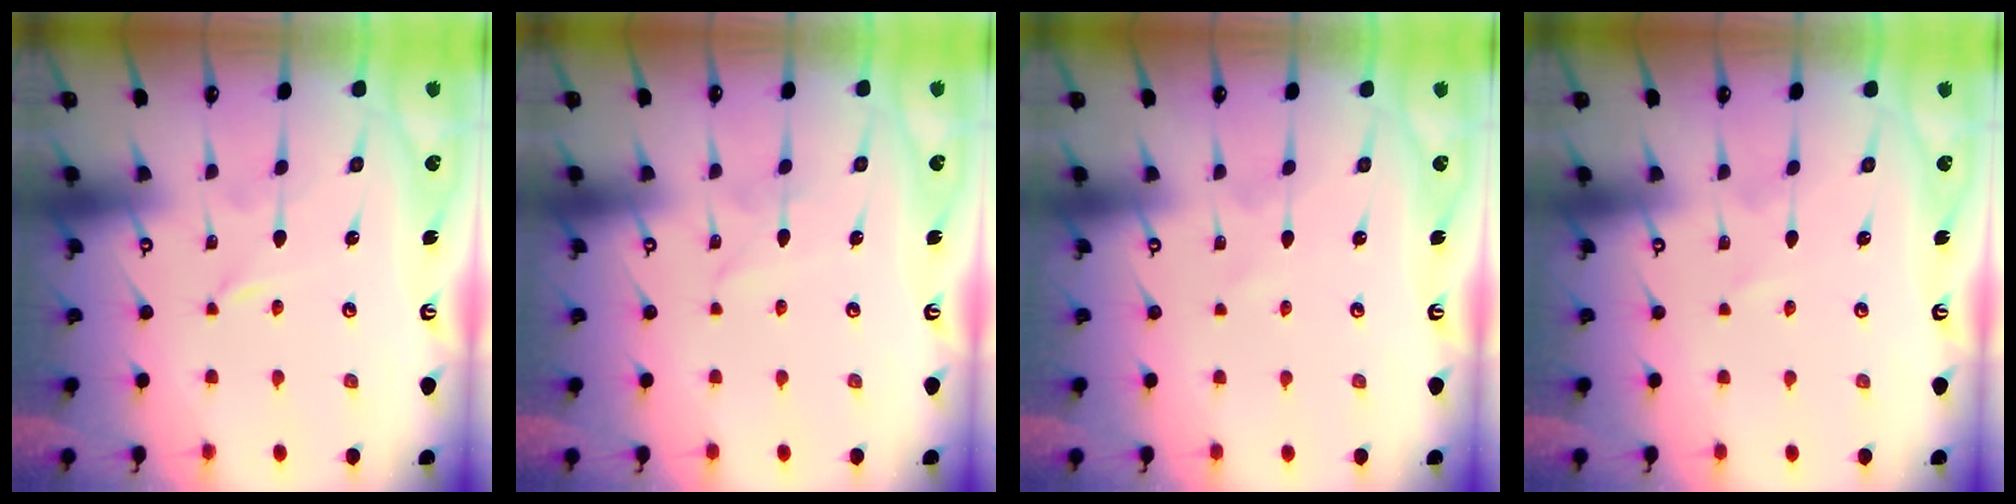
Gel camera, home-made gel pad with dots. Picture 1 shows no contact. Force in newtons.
{"total": 1.9, "press": 1.9, "slide": 0.1}
{"total": 0.0}
{"total": 0.0}